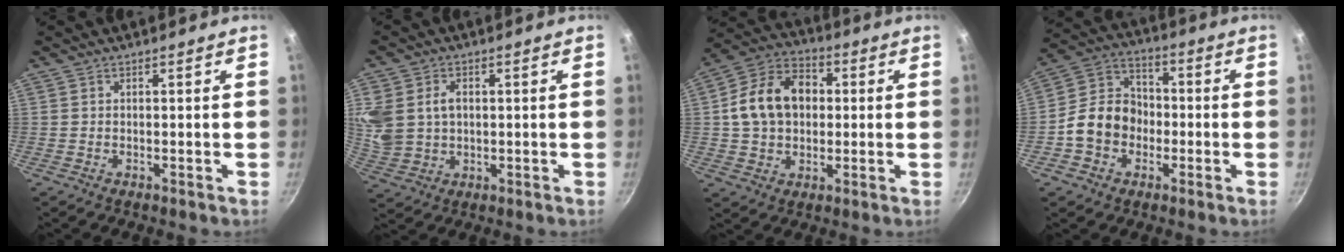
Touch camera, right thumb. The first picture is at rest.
{"total": 11.3, "force": [2.1, 8.9, 6.7], "torque": [-0.143, -0.005, 0.046]}
{"total": 14.3, "force": [1.3, 10.9, 9.3], "torque": [-0.136, 0.026, 0.009]}
{"total": 11.7, "force": [-2.6, 9.7, 6.0], "torque": [-0.071, 0.038, -0.064]}